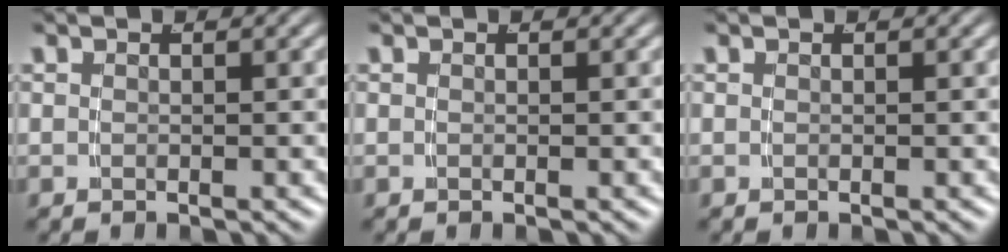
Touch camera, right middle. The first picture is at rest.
{"total": 0.0}
{"total": 0.0}